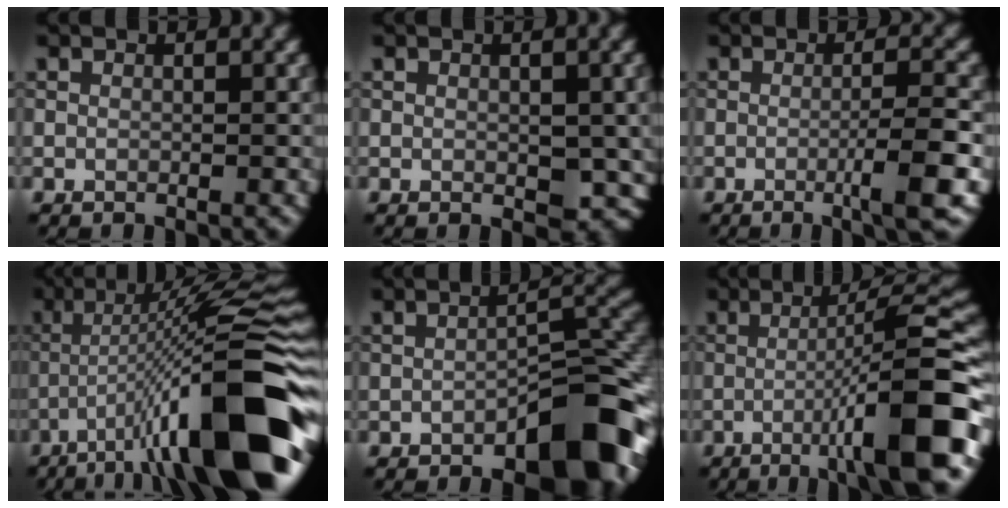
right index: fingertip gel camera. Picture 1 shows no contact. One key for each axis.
{"total": 4.4, "fx": -0.6, "fy": 2.5, "fz": 3.5, "tx": -0.040, "ty": -0.012, "tz": 0.001}
{"total": 4.7, "fx": -1.4, "fy": 0.5, "fz": 4.4, "tx": -0.063, "ty": 0.008, "tz": -0.030}
{"total": 15.6, "fx": -6.7, "fy": 3.1, "fz": 13.7, "tx": -0.218, "ty": 0.012, "tz": -0.103}
{"total": 7.5, "fx": -4.0, "fy": 2.6, "fz": 5.8, "tx": -0.065, "ty": 0.023, "tz": -0.060}
{"total": 10.9, "fx": -3.6, "fy": 1.2, "fz": 10.2, "tx": -0.135, "ty": 0.019, "tz": -0.062}